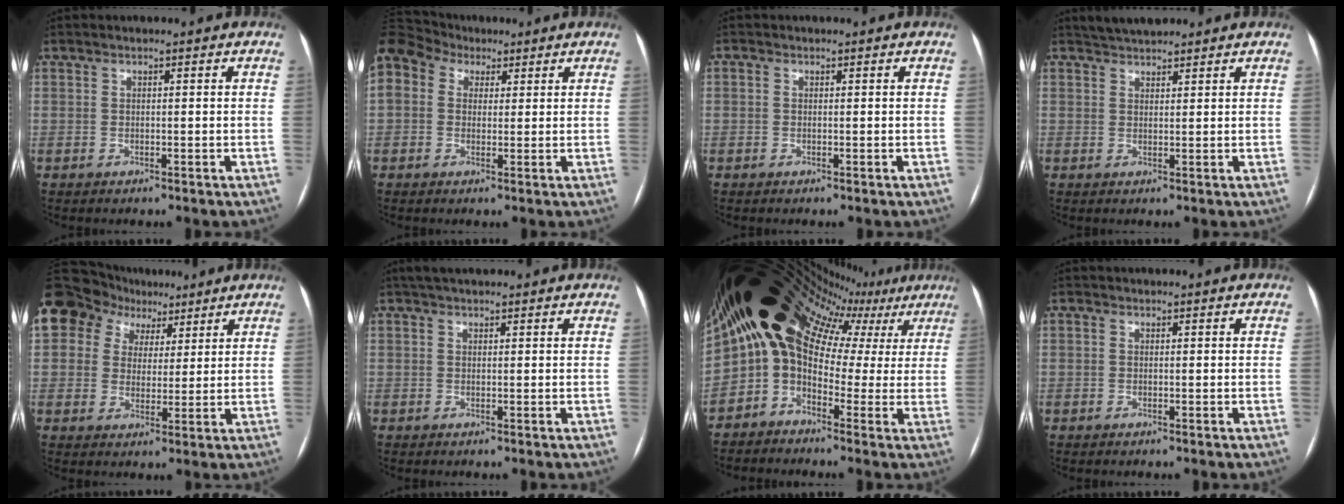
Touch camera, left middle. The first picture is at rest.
{"total": 20.7, "force": [9.8, 15.6, 9.4], "torque": [-0.293, 0.120, 0.188]}
{"total": 0.0}
{"total": 3.1, "force": [3.0, 0.6, 0.7], "torque": [-0.012, 0.021, 0.054]}
{"total": 22.5, "force": [11.8, 16.9, 9.1], "torque": [-0.272, 0.100, 0.218]}
{"total": 2.7, "force": [2.3, 0.6, 1.2], "torque": [-0.021, 0.032, 0.043]}
{"total": 19.2, "force": [10.7, 11.6, 11.0], "torque": [-0.192, 0.097, 0.135]}
{"total": 0.0}